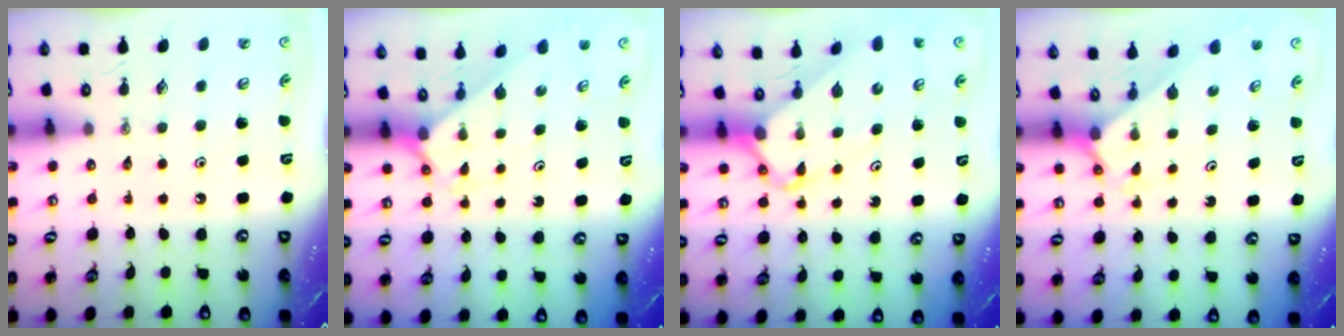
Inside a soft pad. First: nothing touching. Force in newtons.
{"total": 2.3, "press": 2.3, "slide": 0.2}
{"total": 4.9, "press": 4.9, "slide": 0.4}
{"total": 2.1, "press": 2.1, "slide": 0.3}